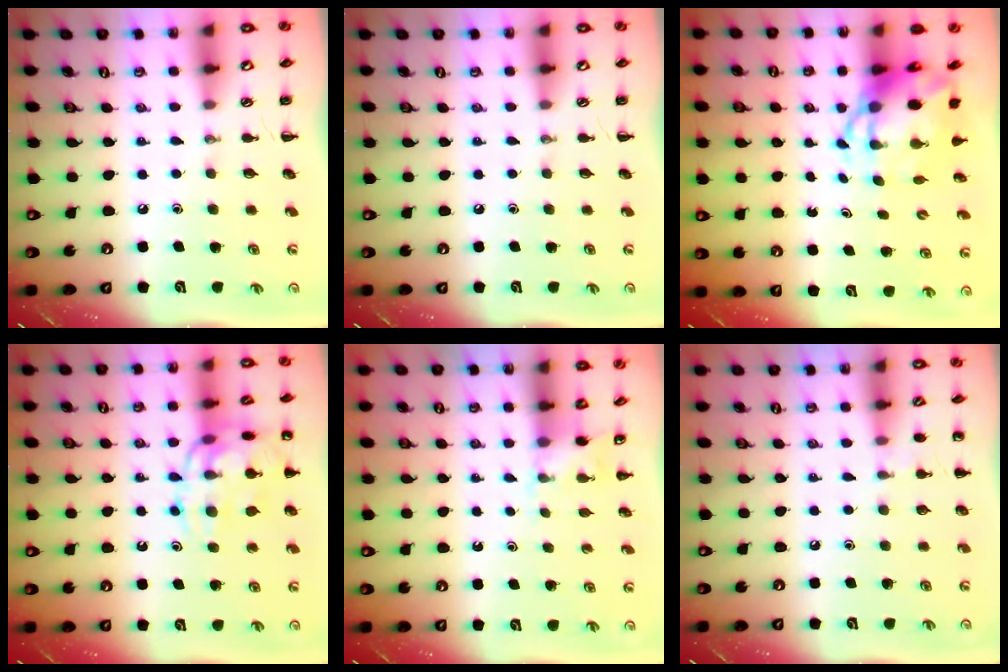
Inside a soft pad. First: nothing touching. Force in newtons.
{"total": 0.0}
{"total": 6.6, "press": 6.4, "slide": 1.8}
{"total": 15.3, "press": 15.1, "slide": 2.2}
{"total": 3.7, "press": 3.5, "slide": 1.1}
{"total": 5.4, "press": 5.1, "slide": 1.7}